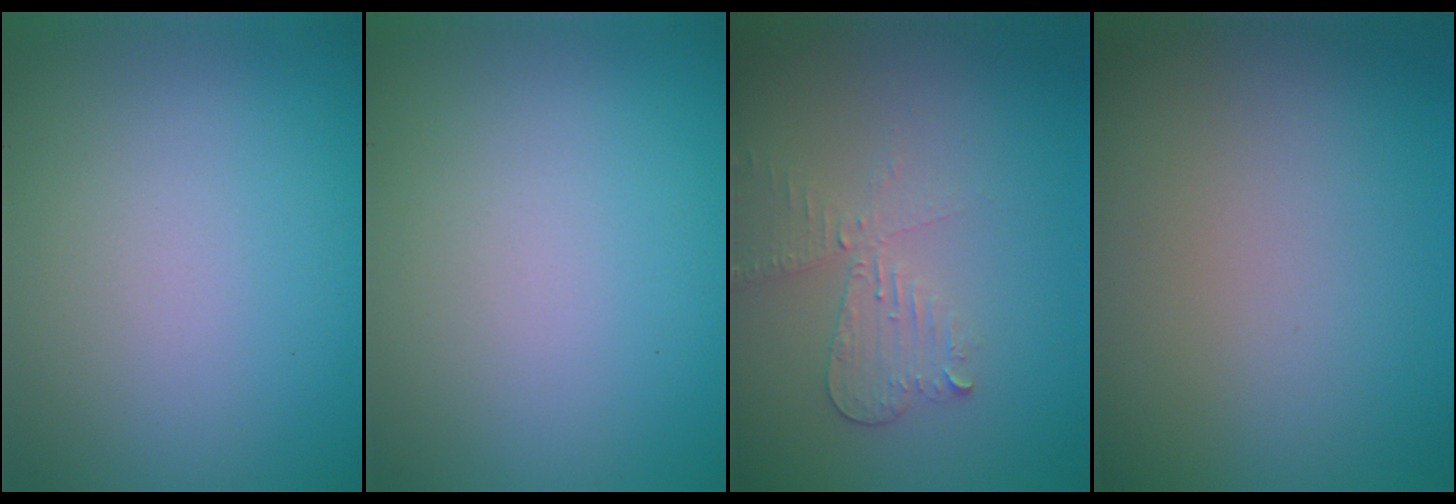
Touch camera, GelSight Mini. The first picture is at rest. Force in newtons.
{"total": 0.0}
{"total": 2.8, "press": 2.6, "slide": 0.9}
{"total": 0.0}